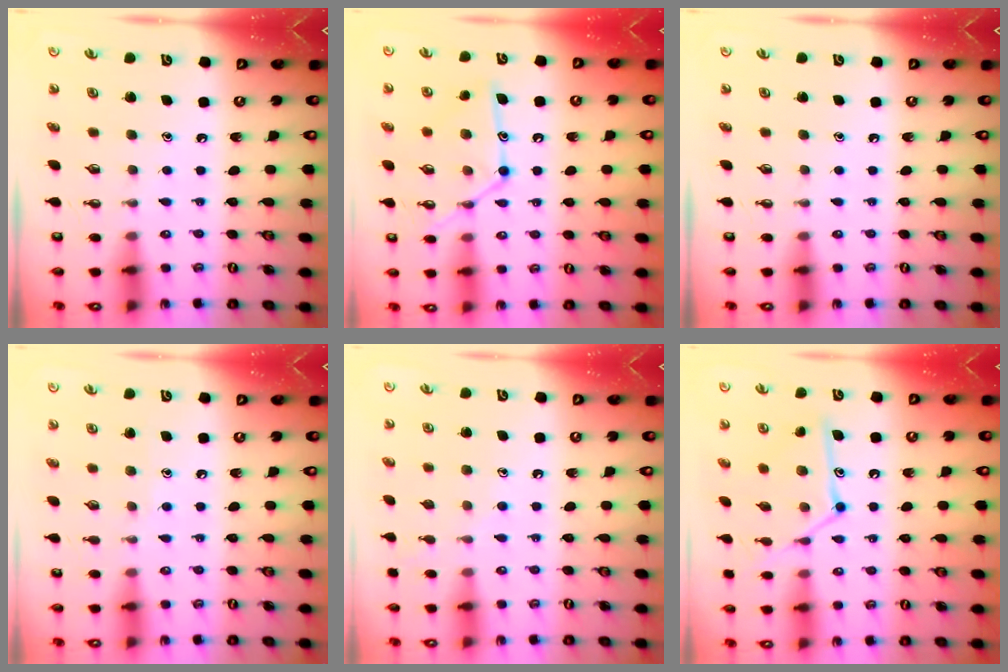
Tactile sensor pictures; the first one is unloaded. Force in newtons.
{"total": 14.2, "press": 14.2, "slide": 1.2}
{"total": 0.0}
{"total": 5.1, "press": 5.0, "slide": 0.6}
{"total": 7.2, "press": 7.2, "slide": 0.6}
{"total": 12.9, "press": 12.9, "slide": 0.5}